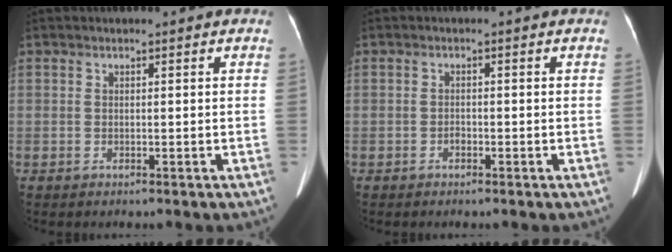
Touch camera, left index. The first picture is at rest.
{"total": 0.9, "force": [-0.6, 0.4, 0.5], "torque": [-0.008, 0.003, -0.012]}